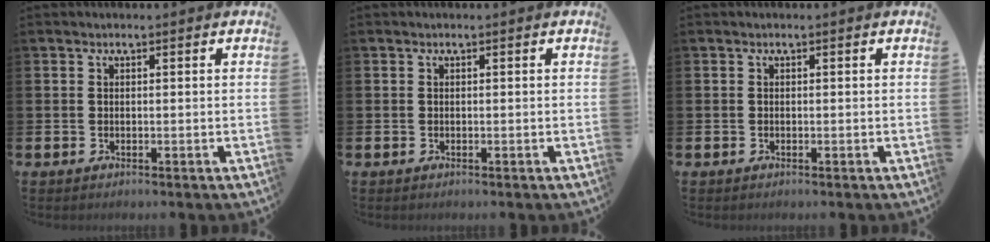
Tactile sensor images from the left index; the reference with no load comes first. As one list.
[{"total": 0.0}, {"total": 0.0}]